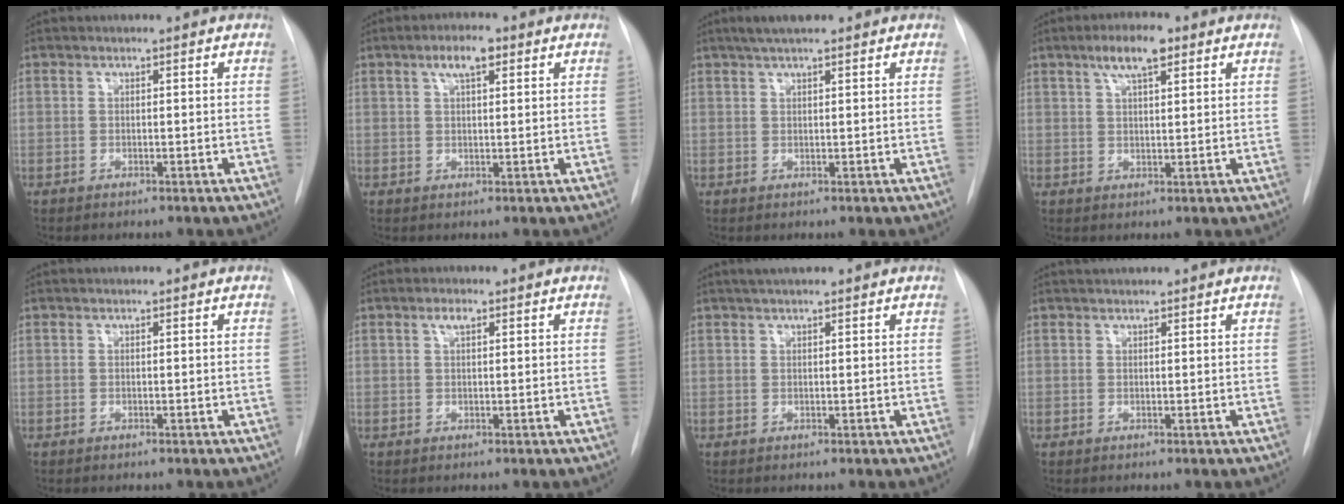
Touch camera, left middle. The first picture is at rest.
{"total": 3.9, "force": [2.0, 1.2, 3.2], "torque": [-0.061, 0.008, 0.034]}
{"total": 4.4, "force": [3.2, 0.8, 2.8], "torque": [-0.055, 0.016, 0.055]}
{"total": 5.5, "force": [3.2, 1.4, 4.3], "torque": [-0.082, 0.009, 0.053]}
{"total": 0.0}
{"total": 1.5, "force": [0.7, 0.5, 1.1], "torque": [-0.025, 0.006, 0.012]}
{"total": 3.1, "force": [2.4, 0.5, 1.8], "torque": [-0.031, 0.017, 0.039]}
{"total": 1.6, "force": [1.5, 0.1, 0.6], "torque": [-0.011, 0.015, 0.027]}